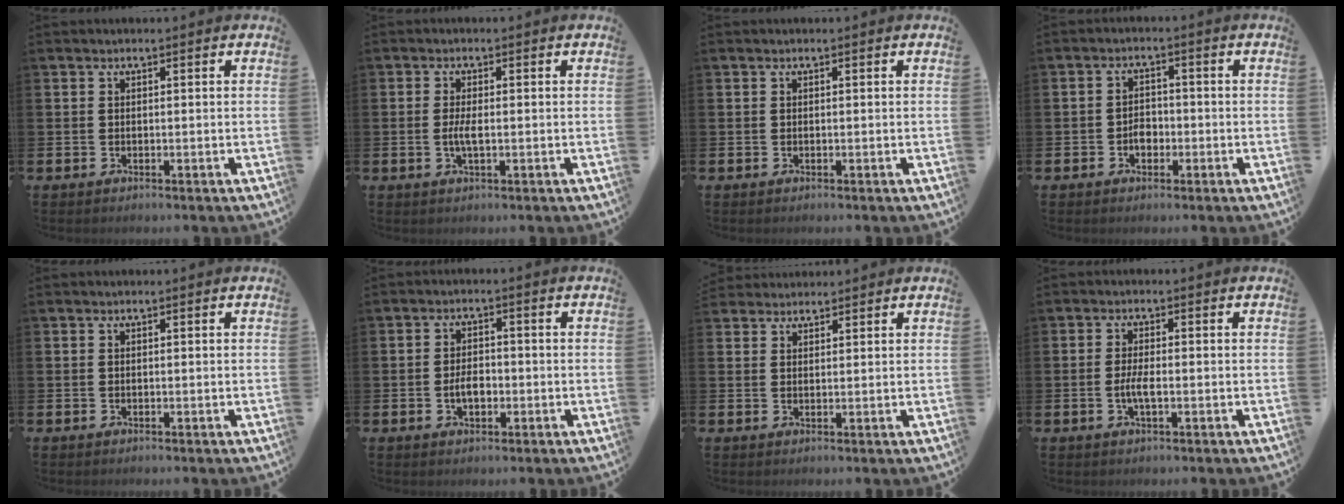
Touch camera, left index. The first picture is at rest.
{"total": 2.3, "force": [-0.3, 0.7, 2.2], "torque": [-0.035, -0.002, -0.006]}
{"total": 0.0}
{"total": 2.4, "force": [-0.8, 1.8, 1.3], "torque": [-0.015, 0.000, -0.020]}
{"total": 0.0}
{"total": 3.1, "force": [-0.7, 1.9, 2.4], "torque": [-0.026, -0.004, -0.019]}
{"total": 2.4, "force": [2.3, 0.7, -0.1], "torque": [-0.002, -0.004, 0.044]}
{"total": 2.7, "force": [-0.6, 0.7, 2.5], "torque": [-0.047, -0.004, -0.014]}